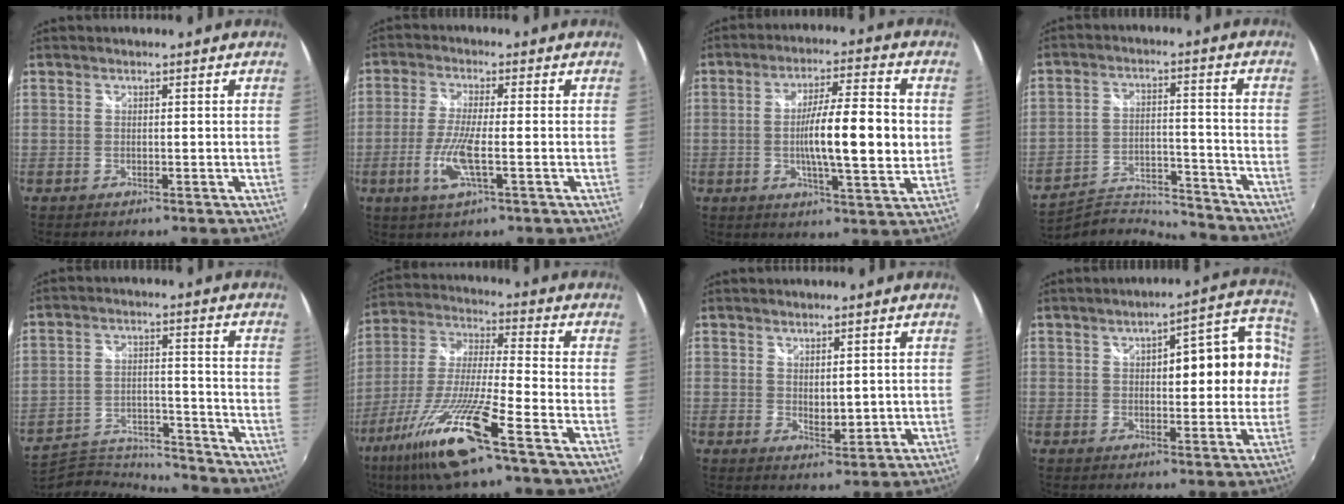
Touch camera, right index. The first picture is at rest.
{"total": 7.1, "force": [-2.3, 1.0, 6.7], "torque": [-0.145, -0.010, -0.046]}
{"total": 12.5, "force": [-0.2, 1.7, 12.4], "torque": [-0.210, -0.004, -0.004]}
{"total": 12.4, "force": [-12.3, 1.3, 0.8], "torque": [-0.033, 0.013, -0.199]}
{"total": 17.6, "force": [-17.0, 2.4, 4.1], "torque": [-0.093, -0.001, -0.271]}
{"total": 16.8, "force": [-9.8, 0.4, 13.6], "torque": [-0.286, -0.031, -0.190]}
{"total": 3.2, "force": [0.9, 1.8, 2.5], "torque": [-0.037, -0.007, 0.020]}
{"total": 12.7, "force": [1.4, 4.8, 11.6], "torque": [-0.161, 0.030, 0.021]}